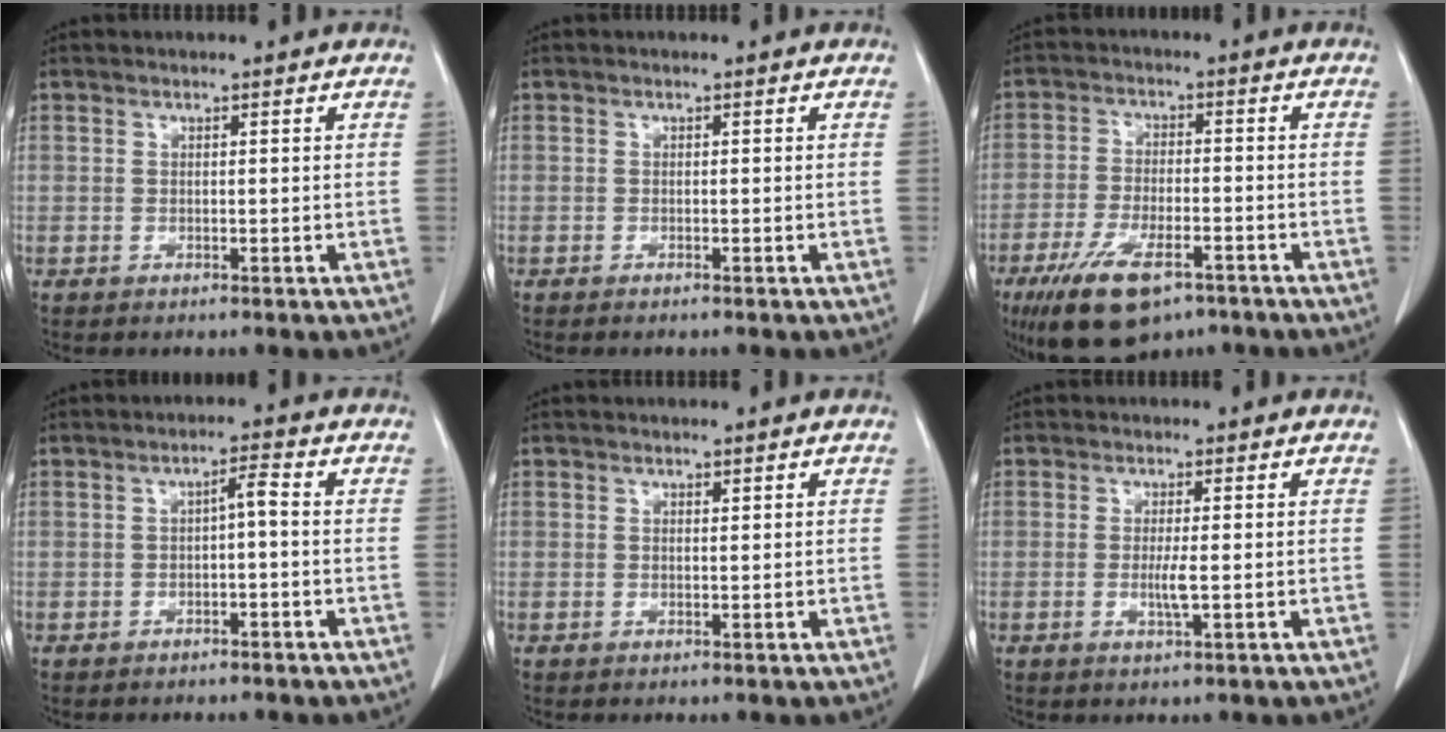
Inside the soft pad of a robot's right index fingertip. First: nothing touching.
{"total": 0.6, "force": [-0.6, 0.0, 0.3], "torque": [-0.010, -0.002, -0.008]}
{"total": 12.3, "force": [-7.8, 4.6, 8.3], "torque": [-0.158, -0.015, -0.128]}
{"total": 2.3, "force": [-0.4, 0.3, 2.2], "torque": [-0.035, 0.007, -0.007]}
{"total": 0.6, "force": [0.5, 0.2, 0.3], "torque": [-0.004, -0.006, 0.007]}
{"total": 2.4, "force": [-0.3, 0.0, 2.4], "torque": [-0.049, -0.006, -0.006]}